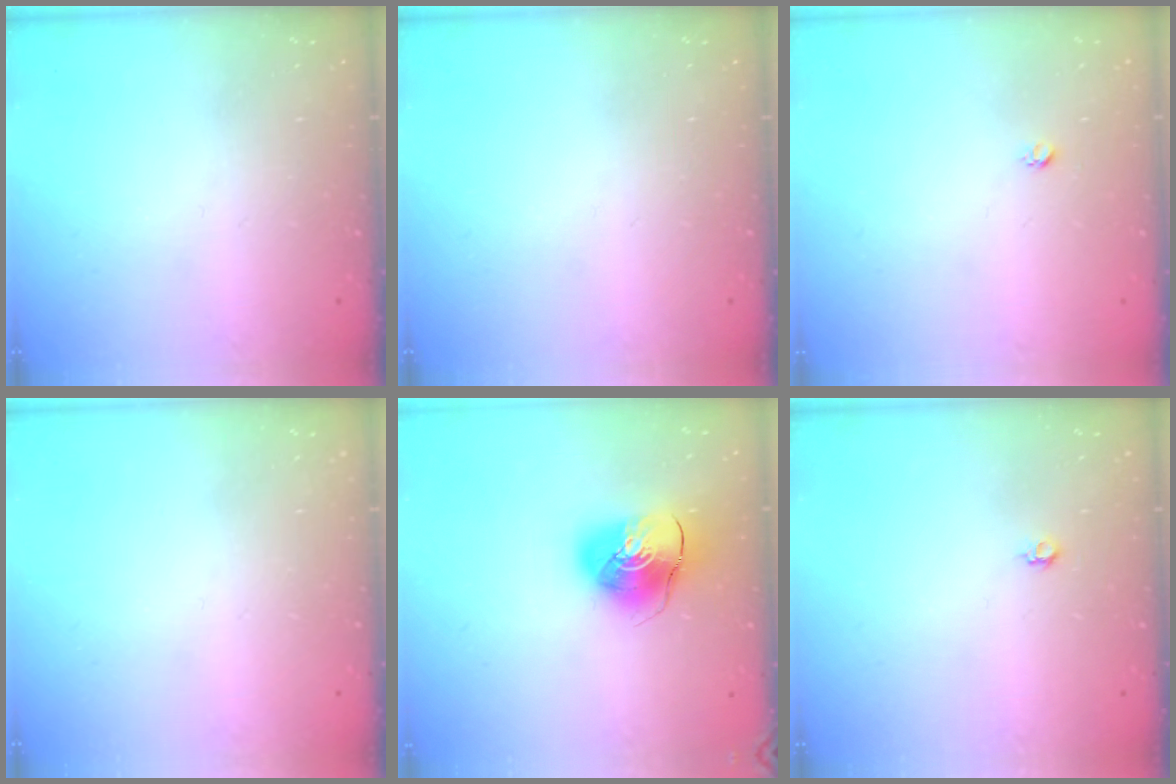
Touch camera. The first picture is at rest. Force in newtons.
{"total": 0.0}
{"total": 2.7, "press": 2.7, "slide": 0.3}
{"total": 0.0}
{"total": 10.8, "press": 10.7, "slide": 1.5}
{"total": 4.0, "press": 4.0, "slide": 0.6}